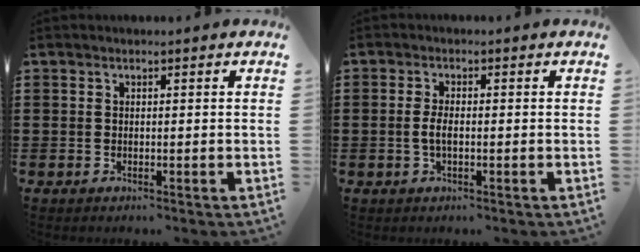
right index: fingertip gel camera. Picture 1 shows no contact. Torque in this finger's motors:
{"motor_torque": [2.14, 0.00, 0.32, 0.08]}